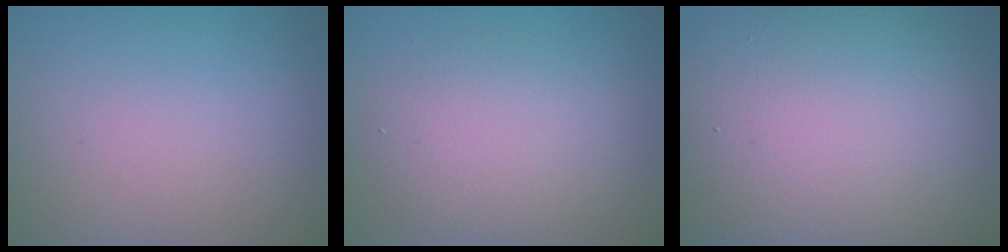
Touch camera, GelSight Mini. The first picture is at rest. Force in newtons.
{"total": 4.2, "press": 4.2, "slide": 0.3}
{"total": 14.9, "press": 14.9, "slide": 1.1}